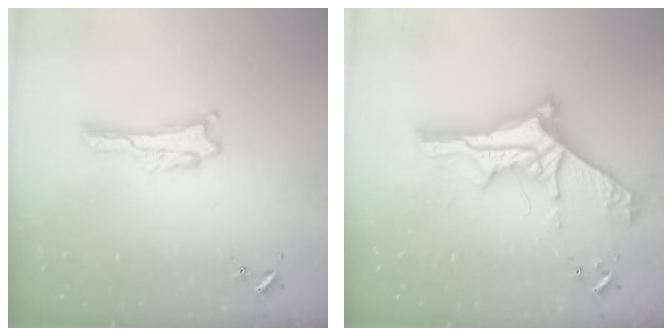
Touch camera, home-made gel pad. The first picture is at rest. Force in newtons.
{"total": 10.9, "press": 10.9, "slide": 1.1}